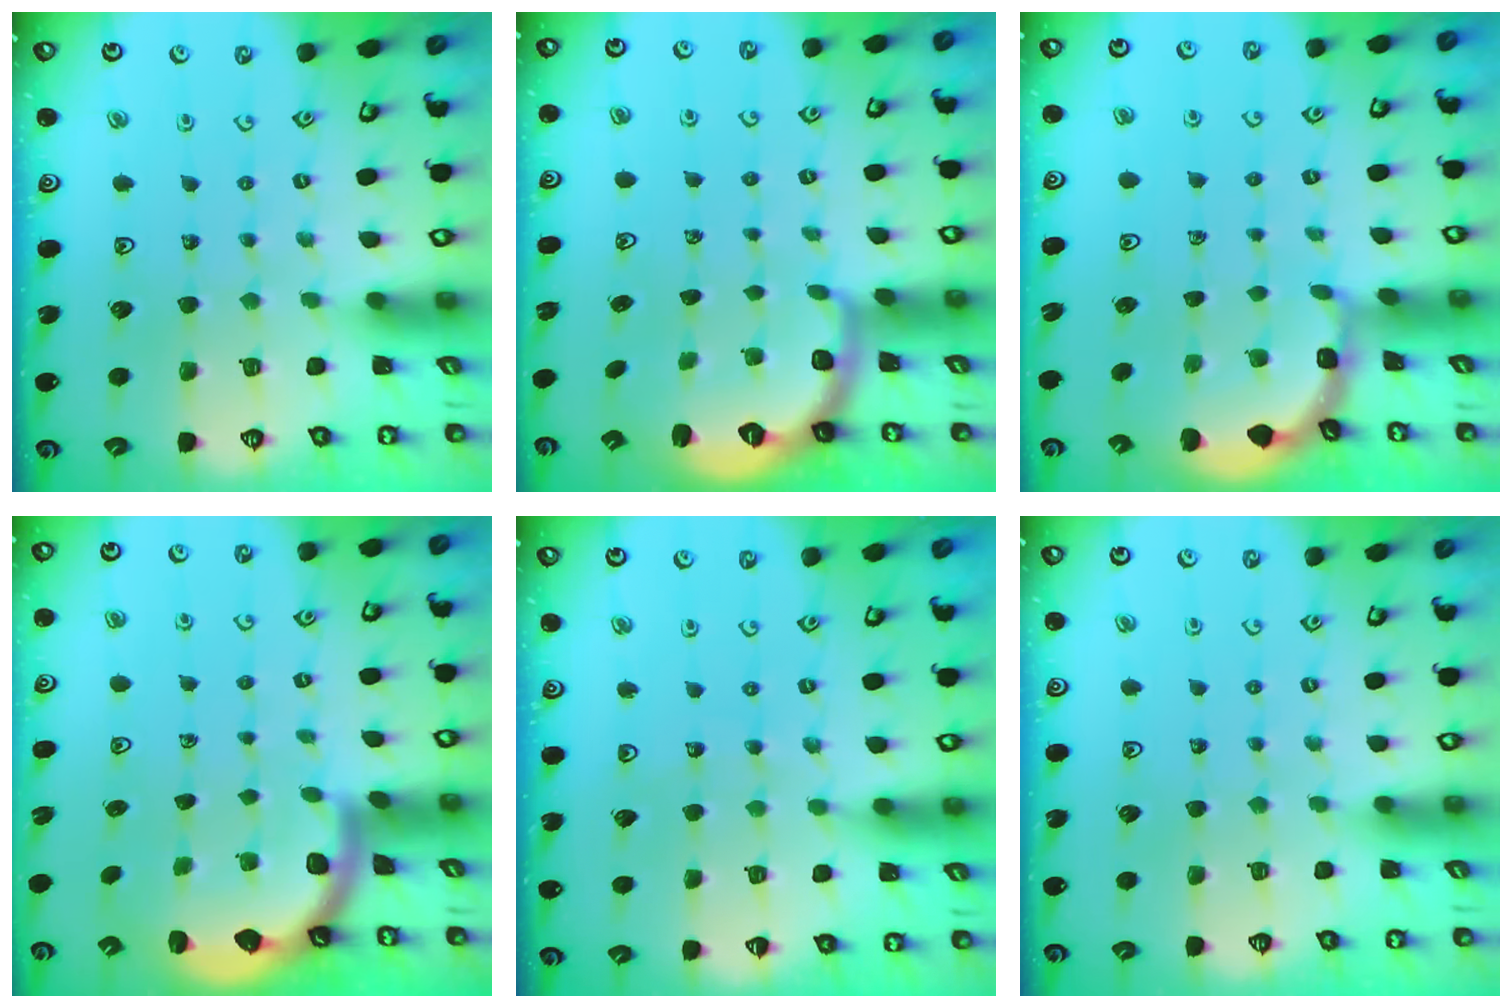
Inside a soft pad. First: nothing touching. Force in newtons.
{"total": 2.7, "press": 1.6, "slide": 2.1}
{"total": 2.1, "press": 2.1, "slide": 0.2}
{"total": 2.2, "press": 2.2, "slide": 0.3}
{"total": 3.9, "press": 3.9, "slide": 0.3}
{"total": 0.0}